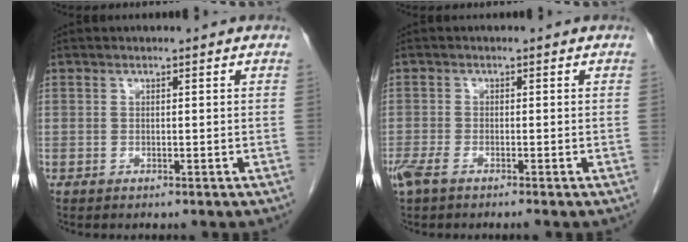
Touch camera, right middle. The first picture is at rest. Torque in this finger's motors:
{"motor_torque": [0.66, -0.23, 0.15, 0.06]}